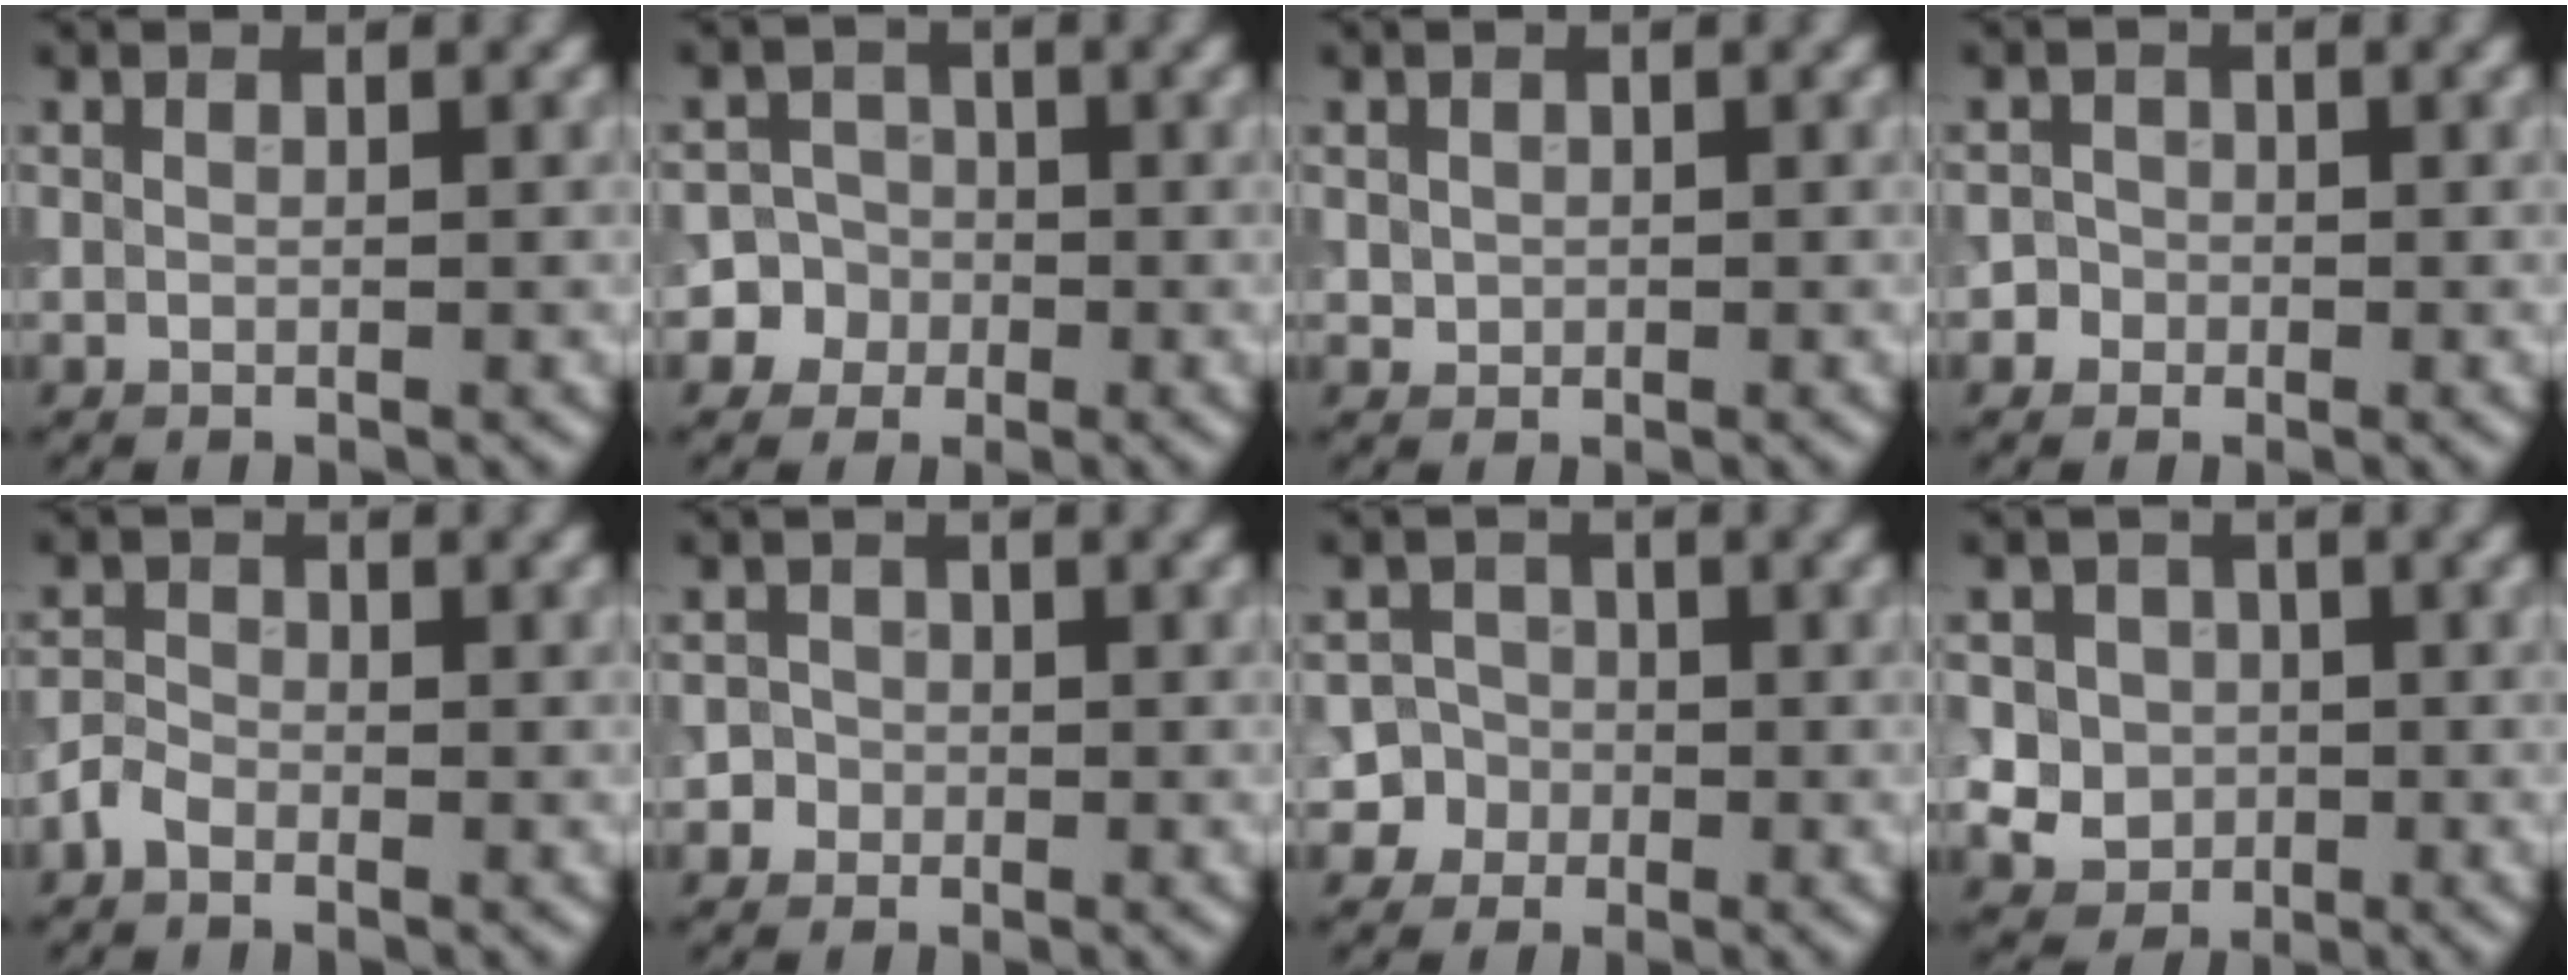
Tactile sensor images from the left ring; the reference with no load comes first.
{"total": 5.3, "force": [-1.9, 4.9, 0.4], "torque": [0.021, 0.009, -0.051]}
{"total": 0.9, "force": [0.1, 0.8, 0.3], "torque": [0.000, -0.003, 0.003]}
{"total": 1.4, "force": [-0.5, 1.3, 0.1], "torque": [0.019, 0.003, -0.010]}
{"total": 1.6, "force": [-1.1, 1.0, 0.8], "torque": [-0.012, 0.004, -0.028]}
{"total": 1.5, "force": [-0.4, 1.4, 0.1], "torque": [0.020, 0.004, -0.012]}
{"total": 4.6, "force": [-1.9, 4.2, 0.3], "torque": [0.024, 0.004, -0.049]}
{"total": 4.9, "force": [0.2, 4.5, 1.8], "torque": [-0.018, 0.017, -0.010]}